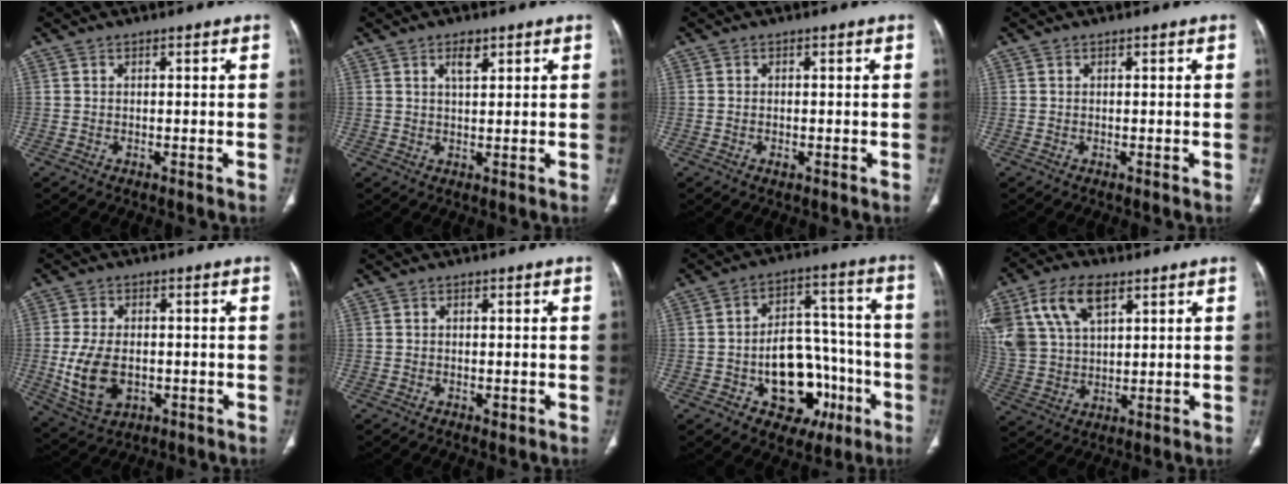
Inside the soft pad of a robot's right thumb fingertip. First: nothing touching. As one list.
[{"total": 3.1, "force": [1.7, 1.3, 2.3], "torque": [-0.035, -0.008, 0.031]}, {"total": 1.0, "force": [-0.4, 0.6, 0.7], "torque": [-0.014, 0.004, -0.004]}, {"total": 0.0}, {"total": 10.3, "force": [-1.4, 6.7, 7.6], "torque": [-0.144, 0.000, -0.012]}, {"total": 1.2, "force": [-0.3, 0.8, 0.8], "torque": [-0.009, -0.002, -0.003]}, {"total": 17.7, "force": [-5.8, 11.8, 11.8], "torque": [-0.116, 0.053, -0.072]}, {"total": 15.9, "force": [7.4, 9.3, 10.6], "torque": [-0.214, -0.007, 0.145]}]